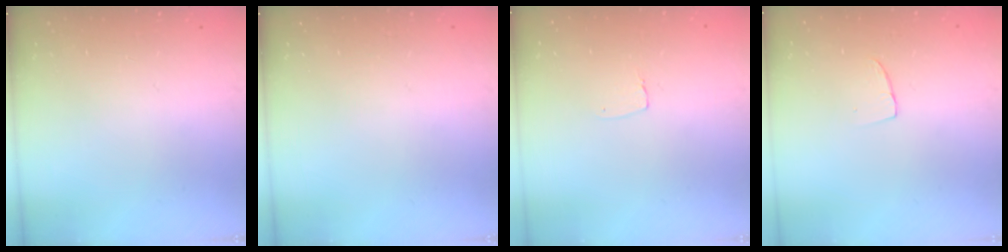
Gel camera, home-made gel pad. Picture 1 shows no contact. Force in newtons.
{"total": 0.0}
{"total": 3.5, "press": 3.5, "slide": 0.2}
{"total": 2.9, "press": 2.9, "slide": 0.2}